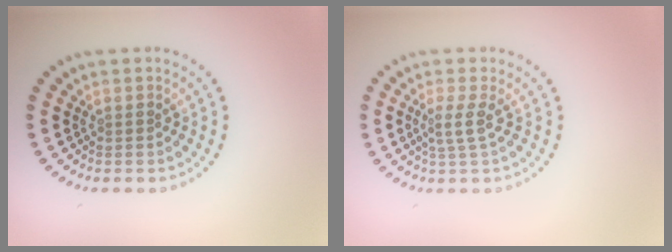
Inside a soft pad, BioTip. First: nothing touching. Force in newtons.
{"total": 1.9, "press": 1.4, "slide": 1.2}